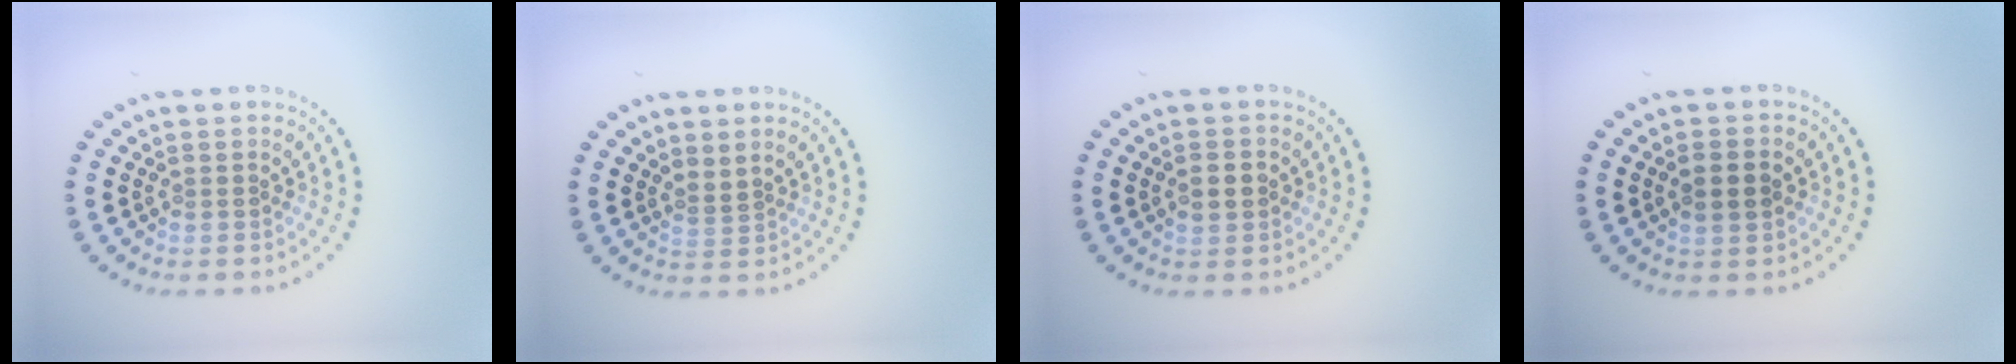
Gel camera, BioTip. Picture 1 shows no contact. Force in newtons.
{"total": 0.8, "press": 0.3, "slide": 0.8}
{"total": 2.1, "press": 2.1, "slide": 0.2}
{"total": 2.3, "press": 2.3, "slide": 0.2}